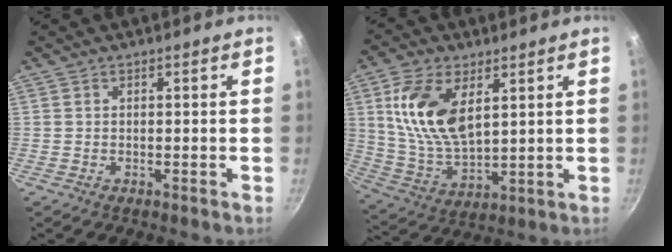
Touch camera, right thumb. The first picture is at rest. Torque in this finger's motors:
{"motor_torque": [-0.99, 1.74, 1.42, 0.48, 0.36]}